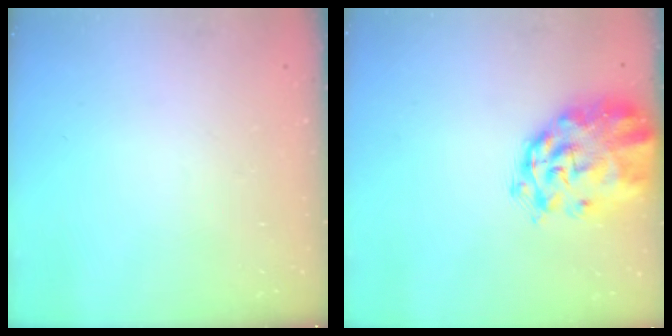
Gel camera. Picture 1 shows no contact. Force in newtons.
{"total": 5.3, "press": 5.0, "slide": 1.7}